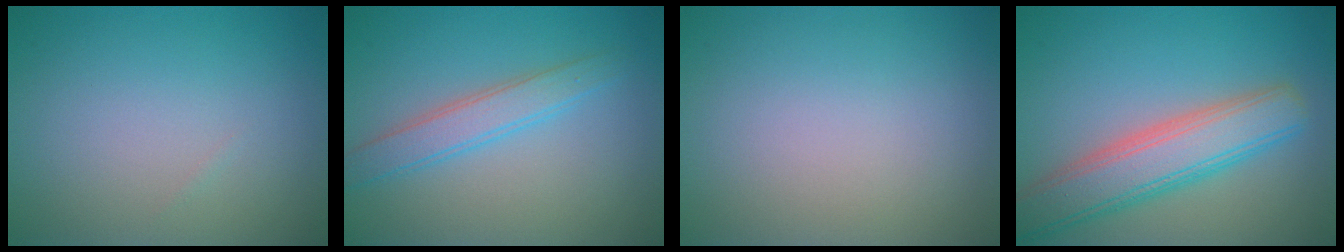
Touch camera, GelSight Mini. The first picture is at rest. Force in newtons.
{"total": 2.9, "press": 2.9, "slide": 0.1}
{"total": 0.0}
{"total": 6.4, "press": 6.4, "slide": 0.3}